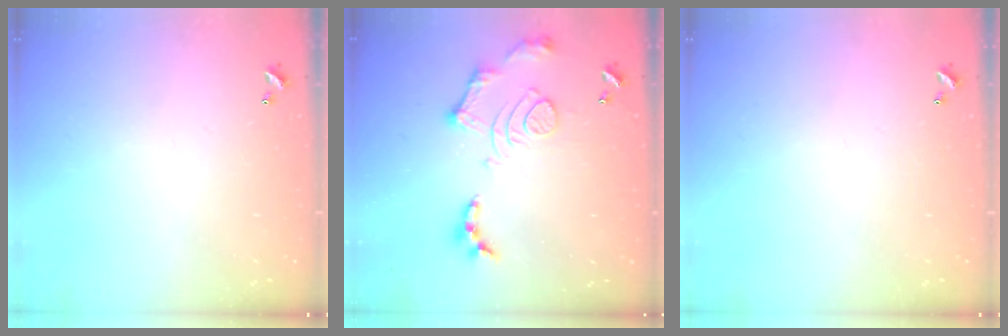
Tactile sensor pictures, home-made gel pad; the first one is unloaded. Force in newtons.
{"total": 13.2, "press": 13.2, "slide": 1.2}
{"total": 0.0}